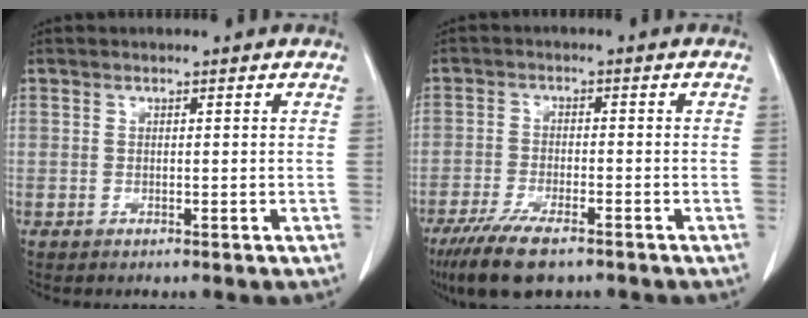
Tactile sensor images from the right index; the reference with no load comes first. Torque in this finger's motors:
{"motor_torque": [0.82, -0.80, 0.45, 0.16]}